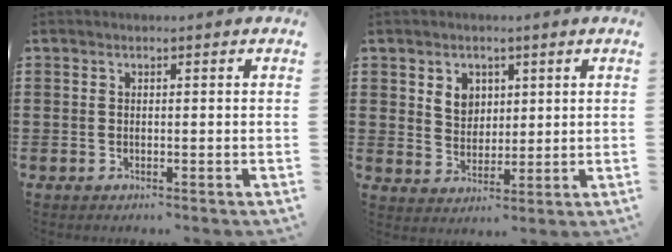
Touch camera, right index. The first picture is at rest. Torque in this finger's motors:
{"motor_torque": [0.07, -0.02, 0.12, 0.07]}